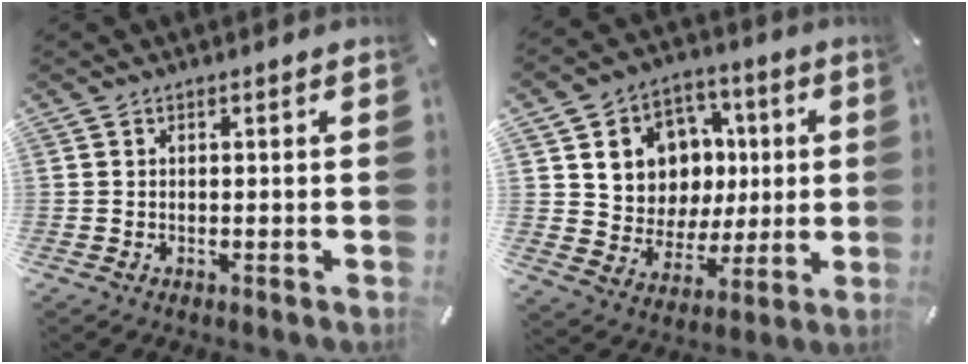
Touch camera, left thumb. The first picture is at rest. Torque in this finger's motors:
{"motor_torque": [1.82, 2.69, 0.27, -0.15, 0.36]}